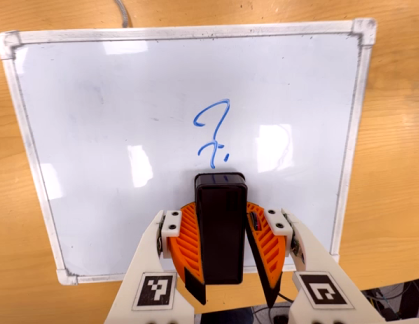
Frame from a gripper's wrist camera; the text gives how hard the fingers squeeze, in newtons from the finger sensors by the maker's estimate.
{"total": 8.7, "left": 8.2, "right": 9.1}